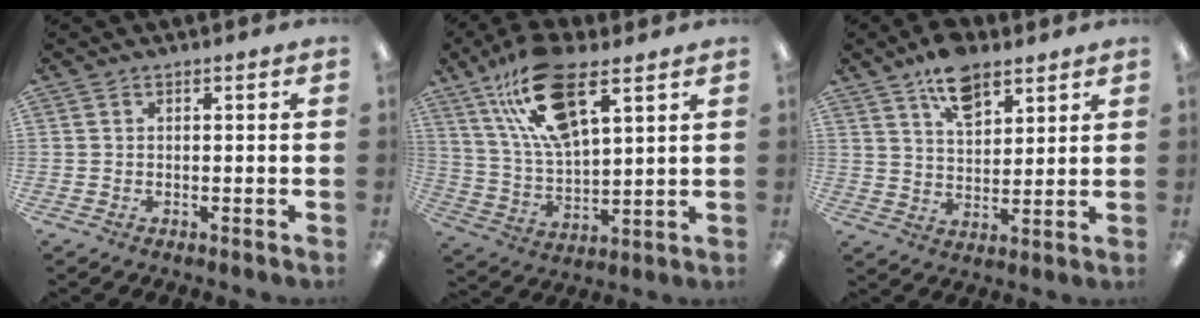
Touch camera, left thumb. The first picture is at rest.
{"total": 18.5, "force": [11.2, 7.4, 12.7], "torque": [-0.246, -0.031, 0.195]}
{"total": 10.0, "force": [6.8, 5.2, 5.1], "torque": [-0.078, -0.032, 0.122]}